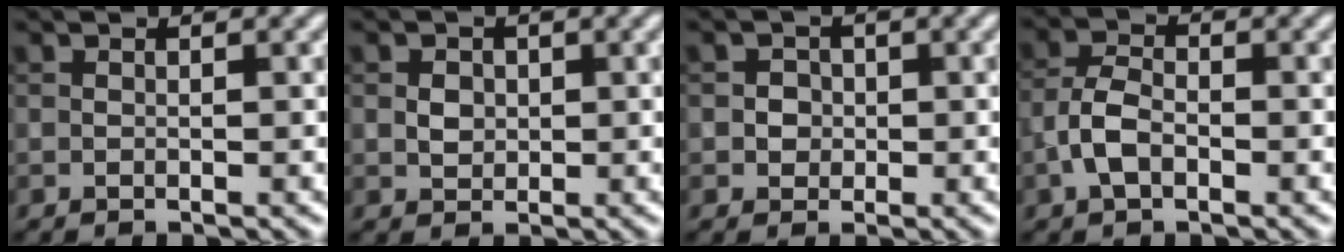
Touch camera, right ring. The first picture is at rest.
{"total": 1.5, "force": [0.1, 1.3, 0.8], "torque": [-0.014, -0.001, 0.002]}
{"total": 1.8, "force": [0.1, 1.6, 0.6], "torque": [0.006, 0.005, 0.000]}
{"total": 3.2, "force": [-1.3, 1.8, 2.3], "torque": [-0.045, 0.006, -0.033]}